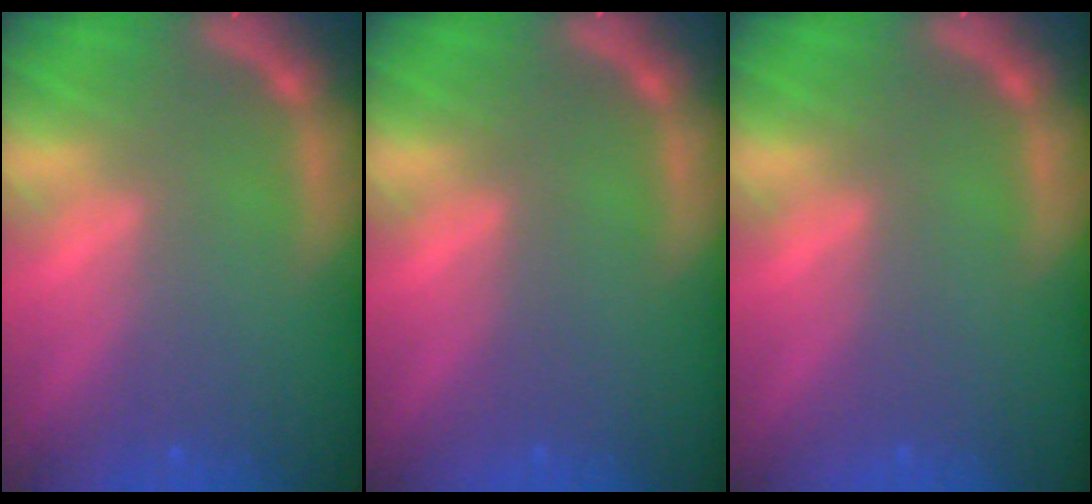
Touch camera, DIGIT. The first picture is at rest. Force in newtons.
{"total": 0.0}
{"total": 0.0}